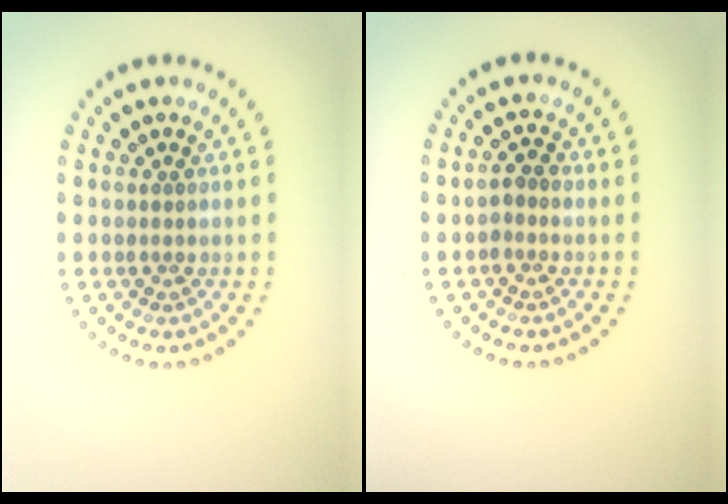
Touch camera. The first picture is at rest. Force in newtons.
{"total": 1.2, "press": 1.0, "slide": 0.5}